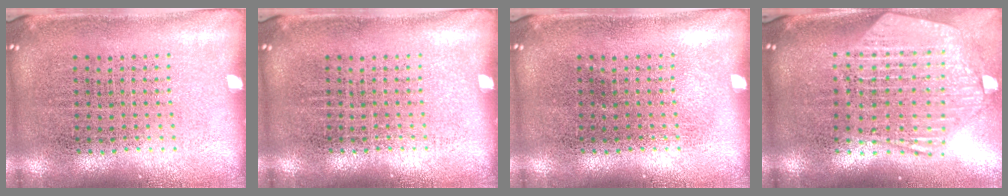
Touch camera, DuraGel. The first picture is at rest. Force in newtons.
{"total": 0.0}
{"total": 0.0}
{"total": 2.7, "press": 2.2, "slide": 1.5}